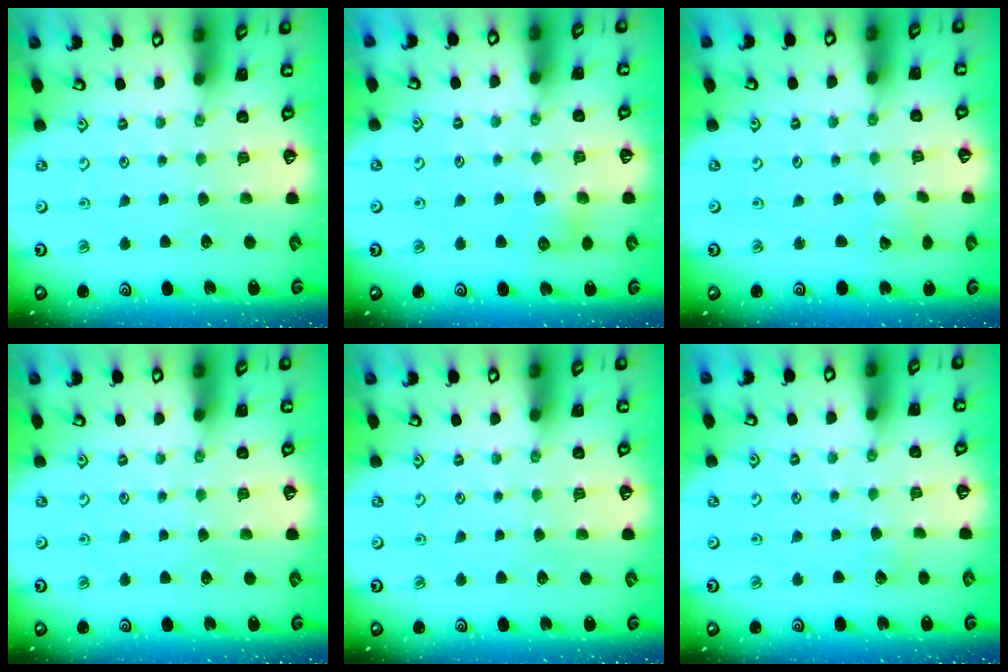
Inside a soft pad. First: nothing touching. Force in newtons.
{"total": 5.7, "press": 5.7, "slide": 0.6}
{"total": 2.8, "press": 2.8, "slide": 0.4}
{"total": 0.0}
{"total": 0.0}
{"total": 2.9, "press": 2.9, "slide": 0.4}